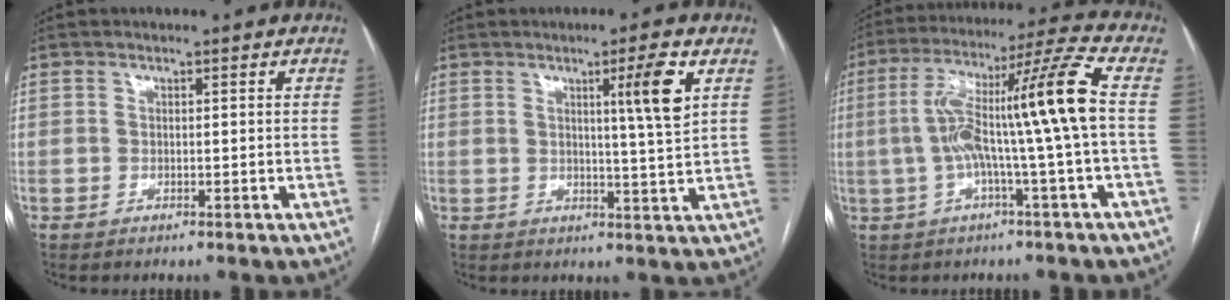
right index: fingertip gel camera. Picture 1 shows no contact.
{"total": 6.4, "force": [2.5, -1.0, 5.8], "torque": [-0.088, -0.009, 0.037]}
{"total": 14.5, "force": [-0.5, -1.3, 14.4], "torque": [-0.254, 0.034, -0.015]}